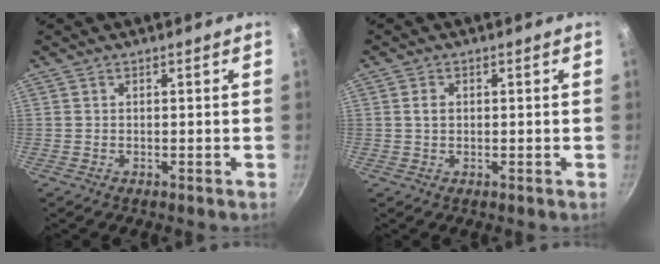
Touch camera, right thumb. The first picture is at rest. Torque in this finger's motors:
{"motor_torque": [-0.40, 0.56, 0.58, 0.18, 0.01]}